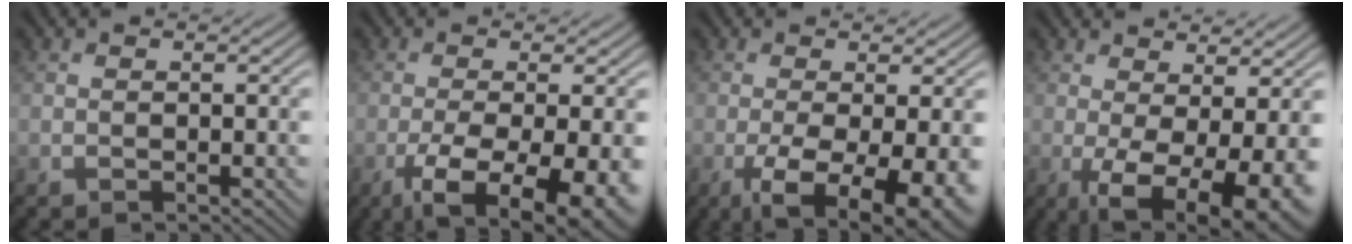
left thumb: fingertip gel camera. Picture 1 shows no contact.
{"total": 11.5, "force": [-5.0, 3.7, 9.6], "torque": [-0.173, -0.023, -0.070]}
{"total": 10.2, "force": [-3.8, 3.4, 8.8], "torque": [-0.159, -0.018, -0.052]}
{"total": 10.5, "force": [-2.0, 3.9, 9.6], "torque": [-0.149, -0.004, -0.024]}